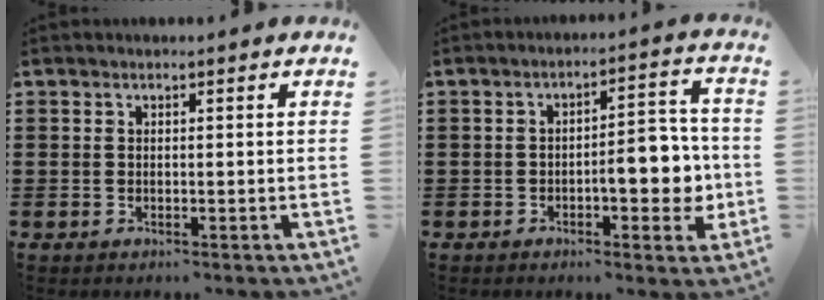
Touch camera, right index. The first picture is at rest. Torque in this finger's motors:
{"motor_torque": [0.89, 0.35, 0.46, 0.13]}